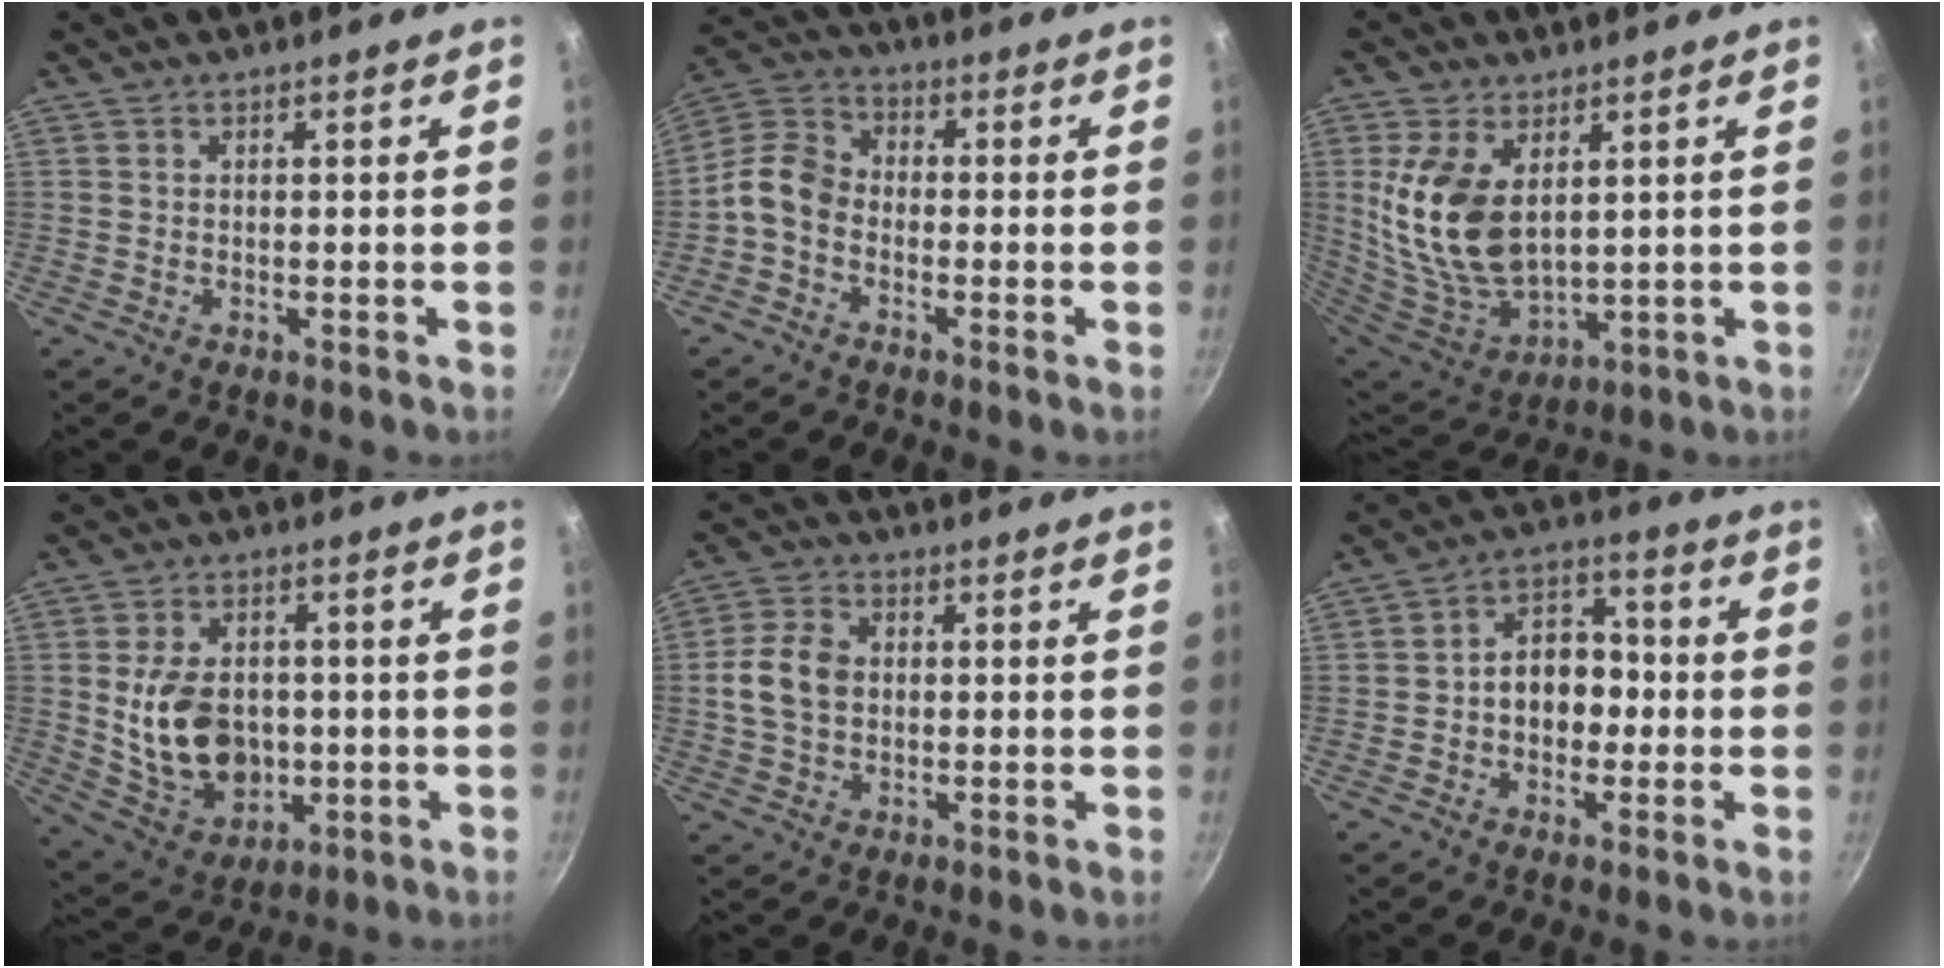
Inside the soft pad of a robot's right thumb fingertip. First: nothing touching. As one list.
[{"total": 7.5, "force": [-2.7, 5.5, 4.4], "torque": [-0.081, 0.040, -0.074]}, {"total": 16.2, "force": [3.9, 9.5, 12.5], "torque": [-0.243, -0.040, 0.092]}, {"total": 14.9, "force": [-0.5, 10.9, 10.1], "torque": [-0.153, 0.001, 0.009]}, {"total": 8.2, "force": [0.2, 6.2, 5.4], "torque": [-0.091, 0.013, -0.005]}, {"total": 9.3, "force": [-1.1, 6.9, 6.1], "torque": [-0.043, 0.032, -0.028]}]